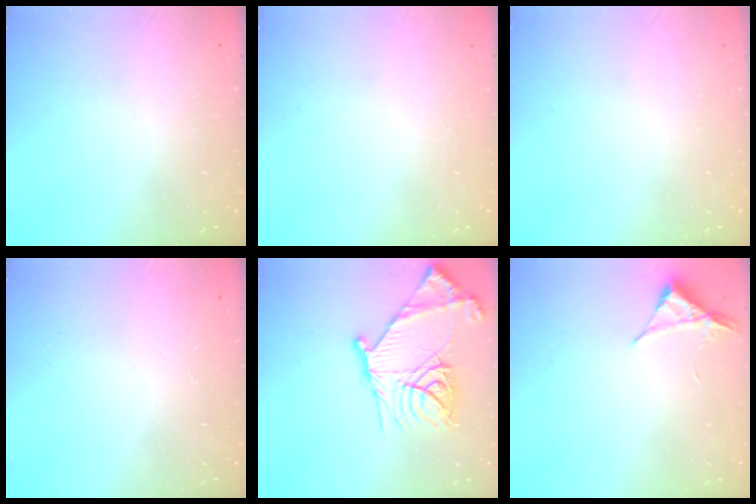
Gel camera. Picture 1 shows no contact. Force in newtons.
{"total": 0.0}
{"total": 0.0}
{"total": 1.7, "press": 1.6, "slide": 0.1}
{"total": 22.5, "press": 22.4, "slide": 2.2}
{"total": 3.4, "press": 3.4, "slide": 0.6}